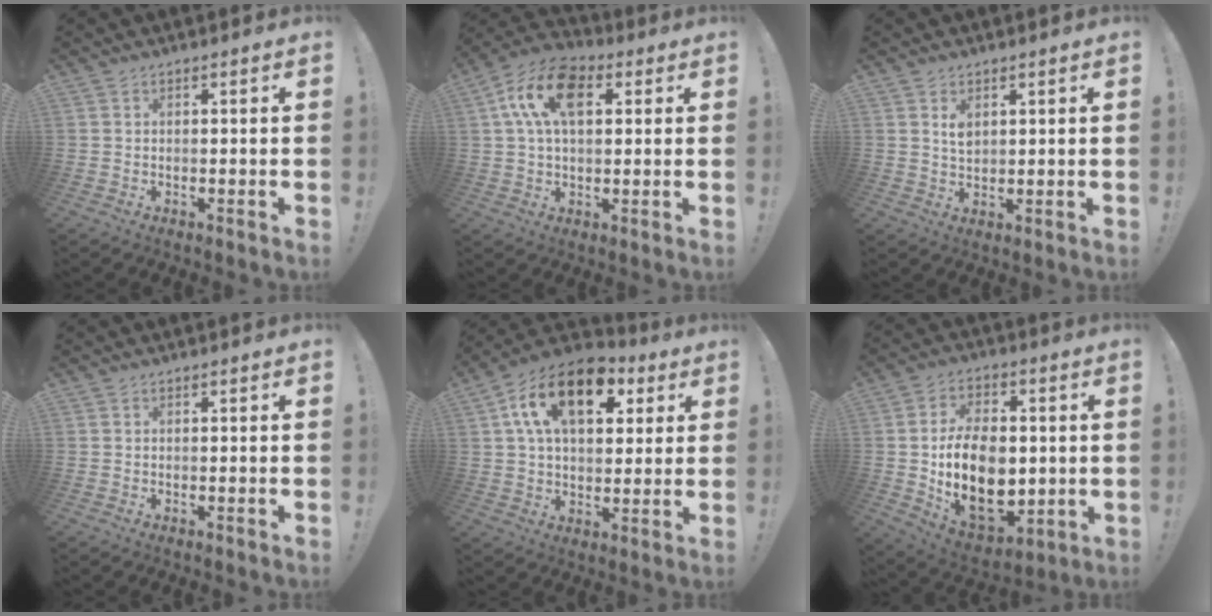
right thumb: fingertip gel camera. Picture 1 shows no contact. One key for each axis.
{"total": 14.9, "fx": 4.8, "fy": 8.7, "fz": 11.1, "tx": -0.202, "ty": 0.006, "tz": 0.088}
{"total": 3.2, "fx": 1.6, "fy": 1.9, "fz": 2.0, "tx": -0.028, "ty": -0.007, "tz": 0.026}
{"total": 0.0}
{"total": 18.4, "fx": 7.0, "fy": 10.5, "fz": 13.3, "tx": -0.216, "ty": -0.013, "tz": 0.120}
{"total": 21.2, "fx": -1.4, "fy": 14.1, "fz": 15.8, "tx": -0.276, "ty": -0.015, "tz": -0.014}